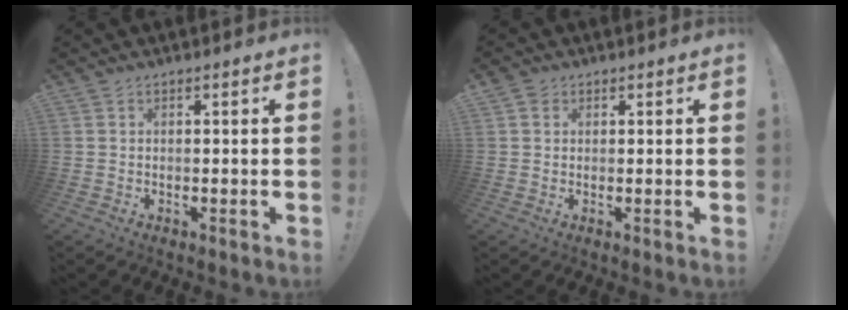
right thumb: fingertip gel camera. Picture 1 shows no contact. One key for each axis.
{"total": 1.6, "fx": 1.0, "fy": 1.2, "fz": 0.3, "tx": -0.007, "ty": 0.000, "tz": 0.018}